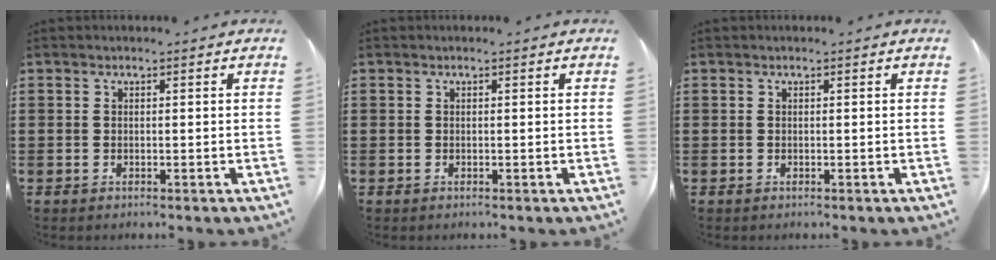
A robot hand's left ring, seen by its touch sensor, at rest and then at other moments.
{"total": 0.0}
{"total": 0.0}